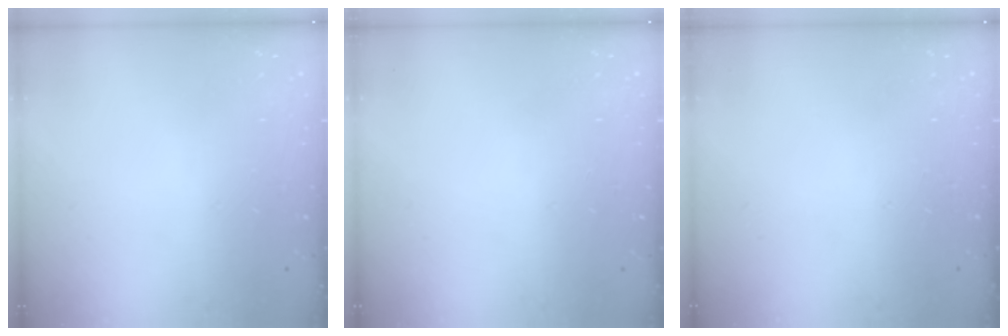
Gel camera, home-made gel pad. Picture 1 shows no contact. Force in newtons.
{"total": 0.0}
{"total": 0.0}